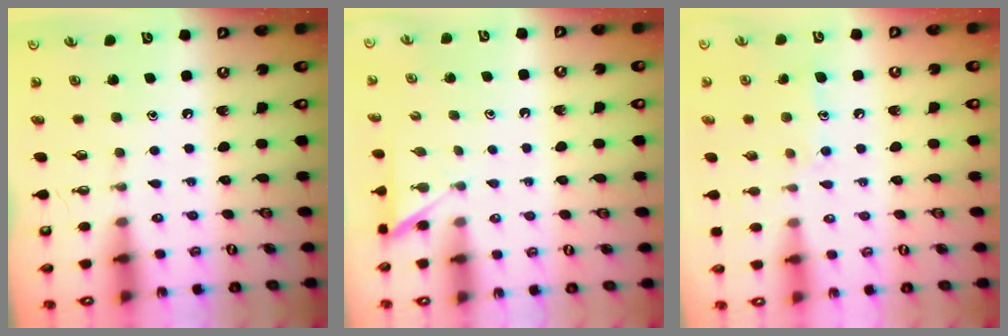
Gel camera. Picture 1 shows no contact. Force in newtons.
{"total": 2.7, "press": 2.7, "slide": 0.2}
{"total": 8.2, "press": 8.1, "slide": 0.7}